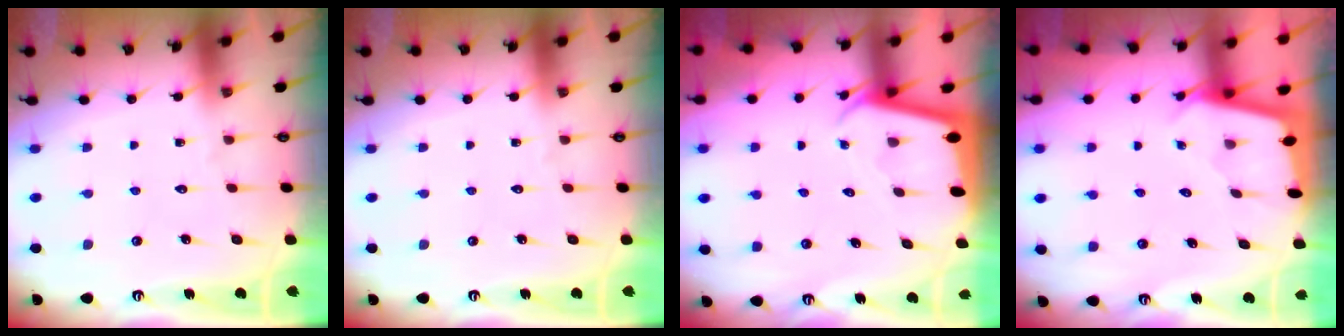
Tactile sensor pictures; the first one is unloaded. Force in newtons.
{"total": 0.0}
{"total": 2.1, "press": 2.1, "slide": 0.1}
{"total": 1.9, "press": 1.9, "slide": 0.1}